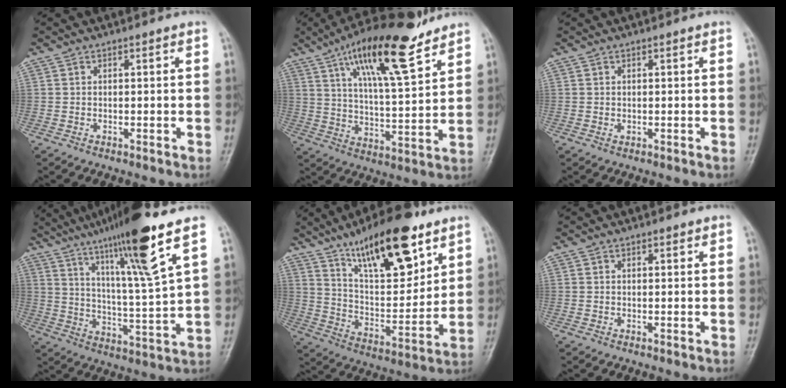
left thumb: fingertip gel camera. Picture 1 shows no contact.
{"total": 17.9, "force": [11.7, 4.7, 12.8], "torque": [-0.194, -0.055, 0.200]}
{"total": 0.6, "force": [0.2, 0.4, 0.4], "torque": [-0.004, -0.001, 0.004]}
{"total": 18.0, "force": [11.1, 0.2, 14.2], "torque": [-0.233, -0.052, 0.186]}
{"total": 20.6, "force": [12.9, 7.3, 14.3], "torque": [-0.191, -0.063, 0.225]}
{"total": 0.8, "force": [0.6, 0.4, 0.5], "torque": [-0.004, -0.002, 0.006]}